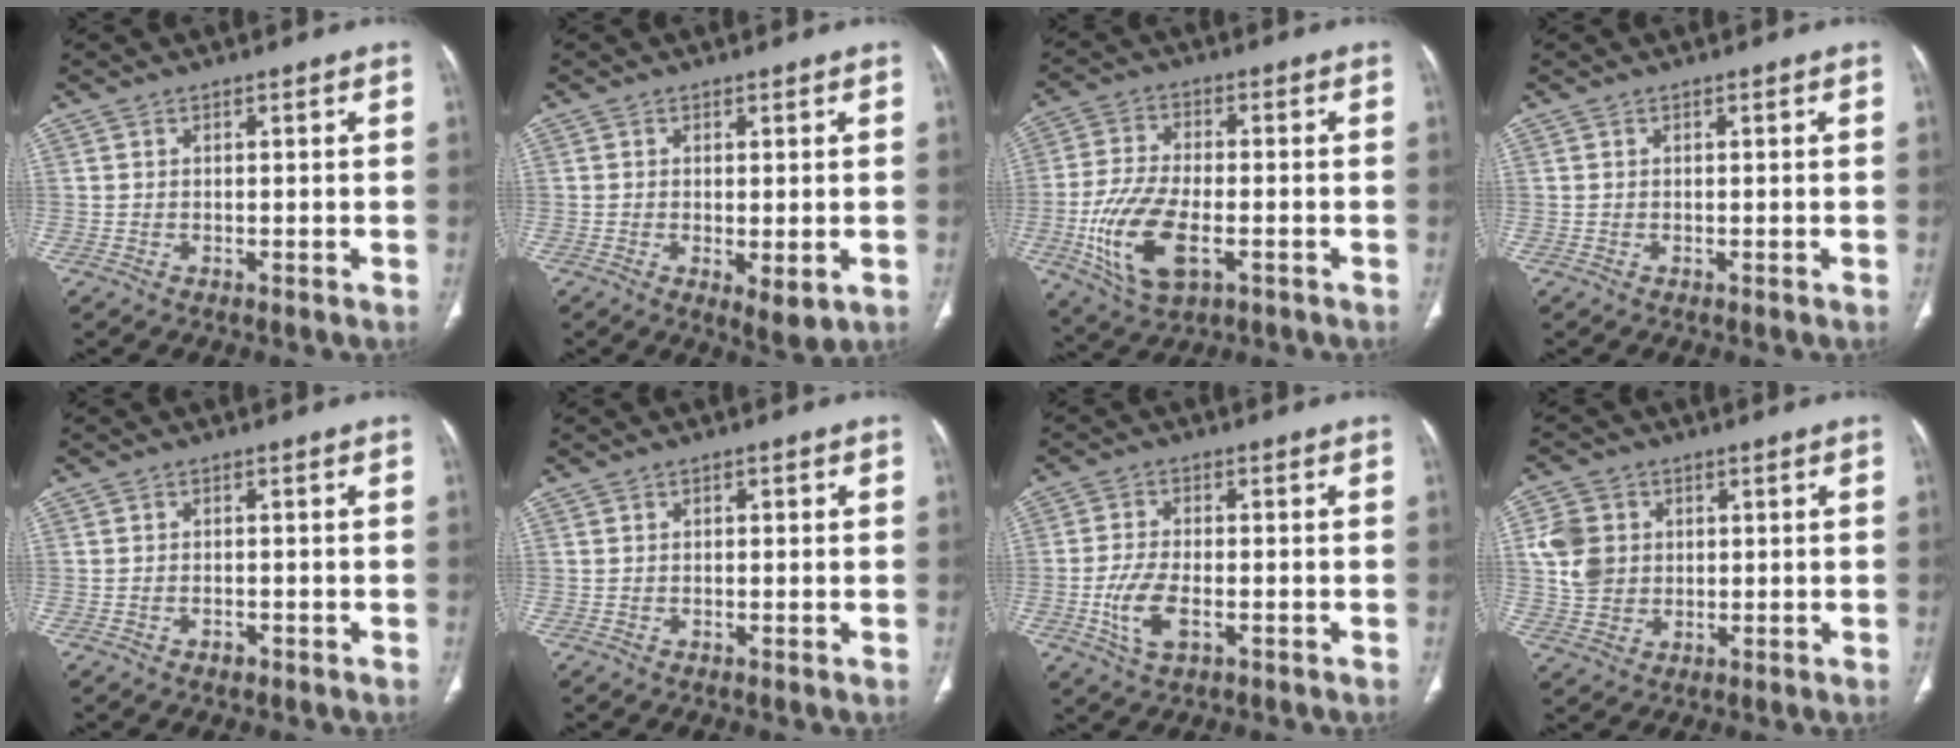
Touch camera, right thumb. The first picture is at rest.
{"total": 4.3, "force": [-0.9, 1.6, 3.9], "torque": [-0.066, -0.016, -0.010]}
{"total": 14.1, "force": [-4.1, 7.0, 11.6], "torque": [-0.237, 0.005, -0.068]}
{"total": 0.0}
{"total": 1.3, "force": [-0.8, 0.8, 0.7], "torque": [-0.013, 0.007, -0.009]}
{"total": 1.0, "force": [0.3, 0.5, 0.8], "torque": [-0.009, 0.001, 0.002]}
{"total": 7.3, "force": [-2.2, 3.6, 5.9], "torque": [-0.128, 0.005, -0.038]}
{"total": 8.1, "force": [1.3, 7.0, 3.9], "torque": [-0.061, -0.002, 0.028]}